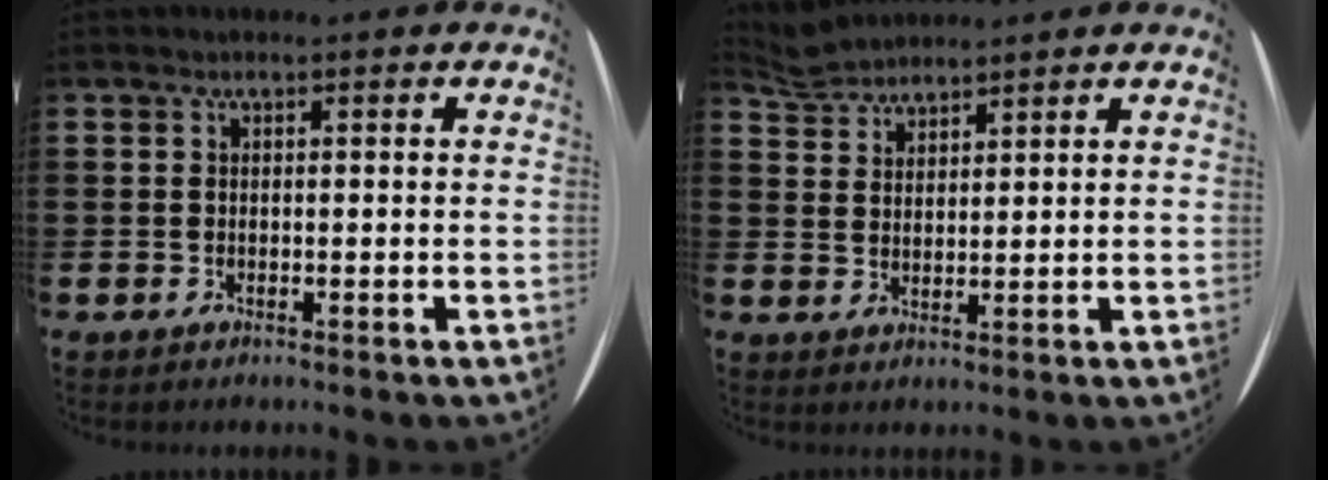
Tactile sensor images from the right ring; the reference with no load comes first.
{"total": 3.2, "force": [3.2, 0.0, -0.4], "torque": [-0.003, -0.011, 0.063]}